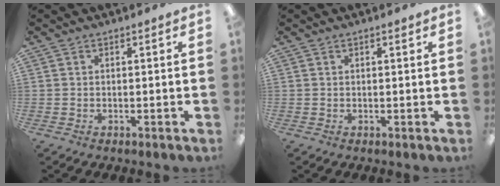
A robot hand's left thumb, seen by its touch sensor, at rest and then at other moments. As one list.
[{"total": 0.6, "force": [0.3, 0.1, 0.5], "torque": [-0.009, 0.002, 0.005]}]